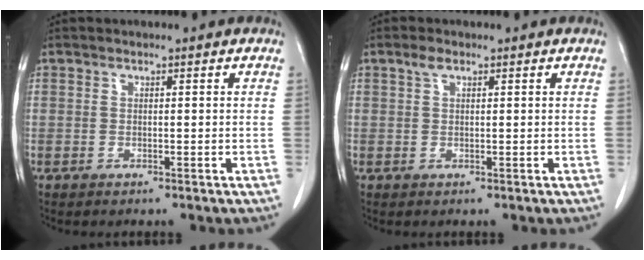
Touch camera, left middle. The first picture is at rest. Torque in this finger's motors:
{"motor_torque": [0.19, 0.01, -0.14, -0.02]}